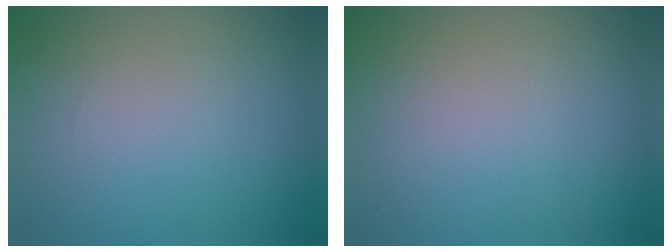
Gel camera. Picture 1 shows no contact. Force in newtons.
{"total": 0.0}